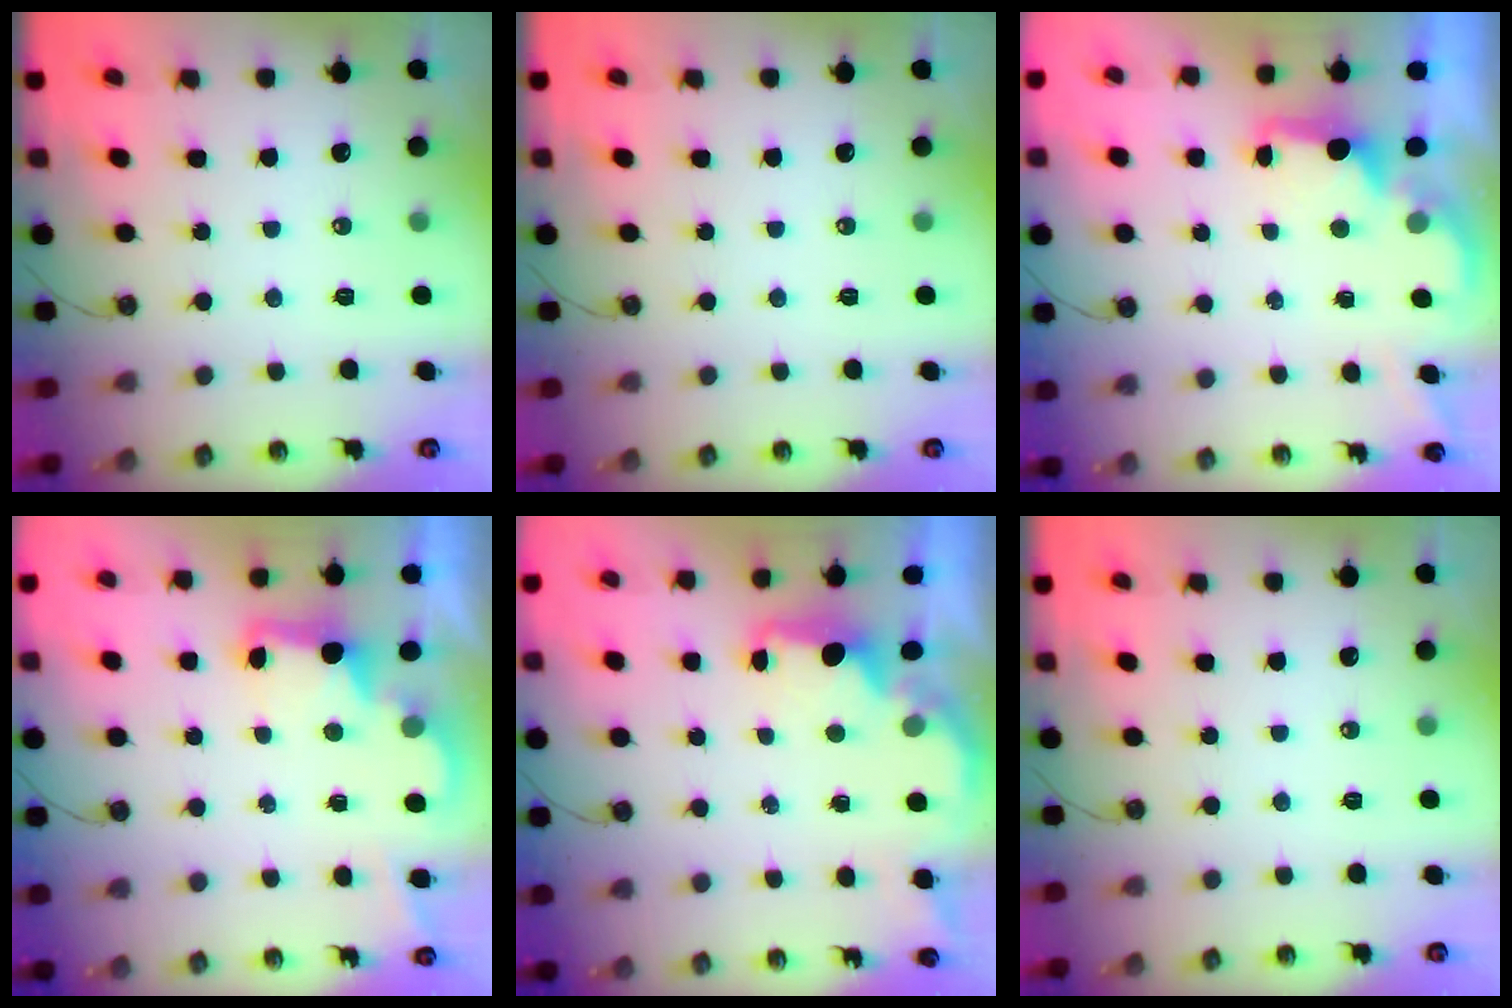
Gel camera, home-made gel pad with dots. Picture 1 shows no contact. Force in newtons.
{"total": 0.0}
{"total": 1.9, "press": 1.7, "slide": 0.8}
{"total": 3.0, "press": 2.9, "slide": 0.6}
{"total": 1.9, "press": 1.8, "slide": 0.7}
{"total": 0.0}